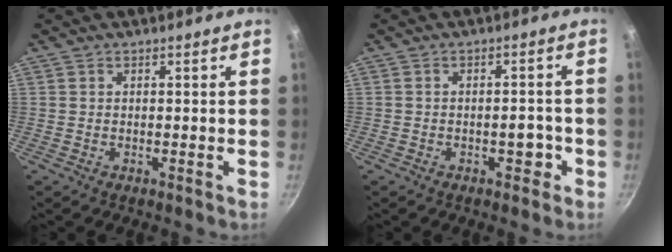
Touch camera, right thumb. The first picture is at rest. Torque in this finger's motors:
{"motor_torque": [2.32, 0.55, 1.28, -1.17, 0.49]}